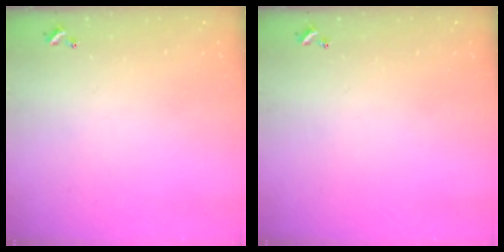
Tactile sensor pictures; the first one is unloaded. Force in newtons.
{"total": 0.0}